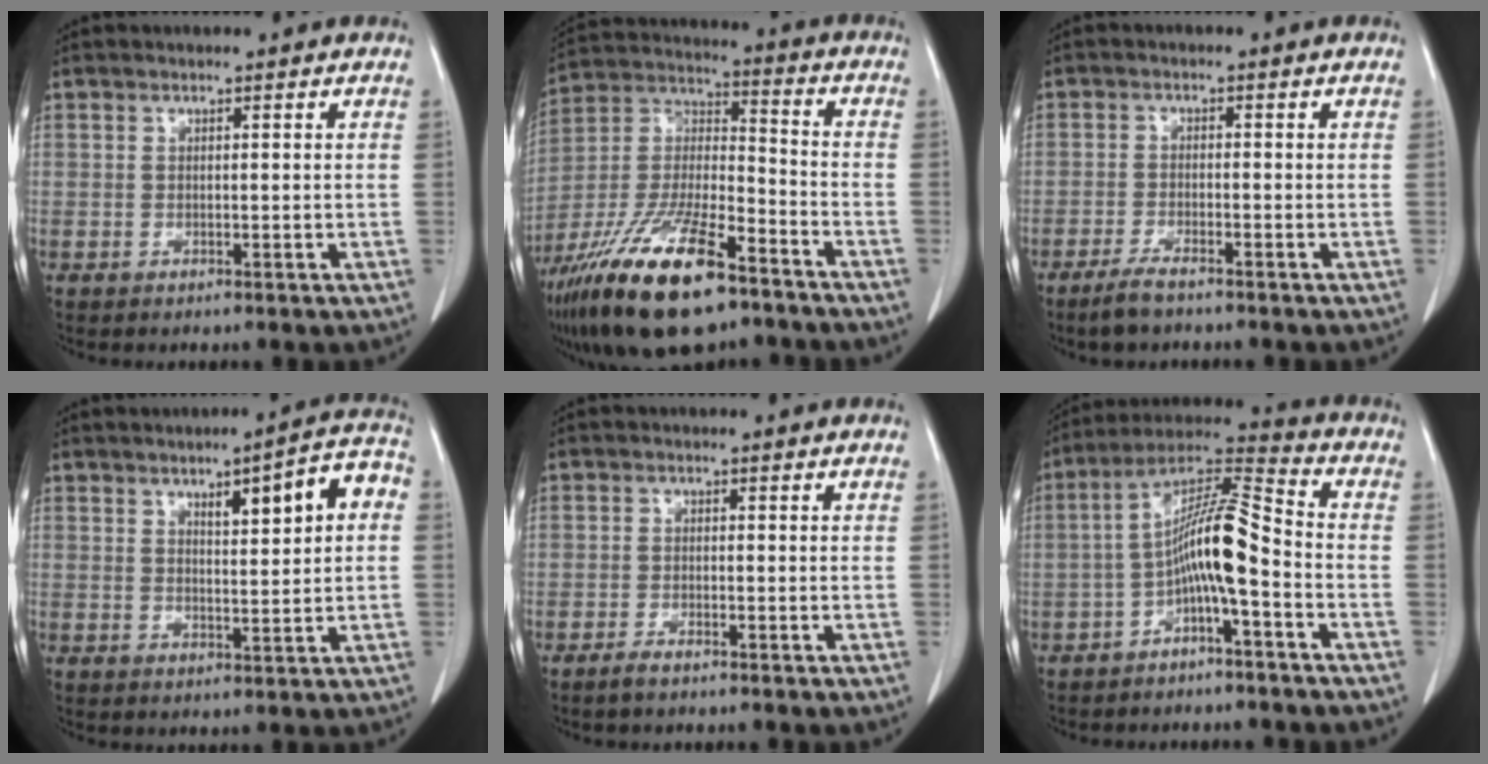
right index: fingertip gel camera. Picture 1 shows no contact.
{"total": 21.6, "force": [-14.3, 5.5, 15.2], "torque": [-0.316, -0.023, -0.257]}
{"total": 3.7, "force": [-2.9, 0.5, 2.1], "torque": [-0.049, -0.006, -0.054]}
{"total": 8.6, "force": [2.4, 1.6, 8.1], "torque": [-0.111, 0.023, 0.034]}
{"total": 1.8, "force": [-1.5, 0.2, 0.9], "torque": [-0.024, -0.003, -0.029]}
{"total": 10.2, "force": [-3.1, 0.9, 9.7], "torque": [-0.180, 0.032, -0.058]}